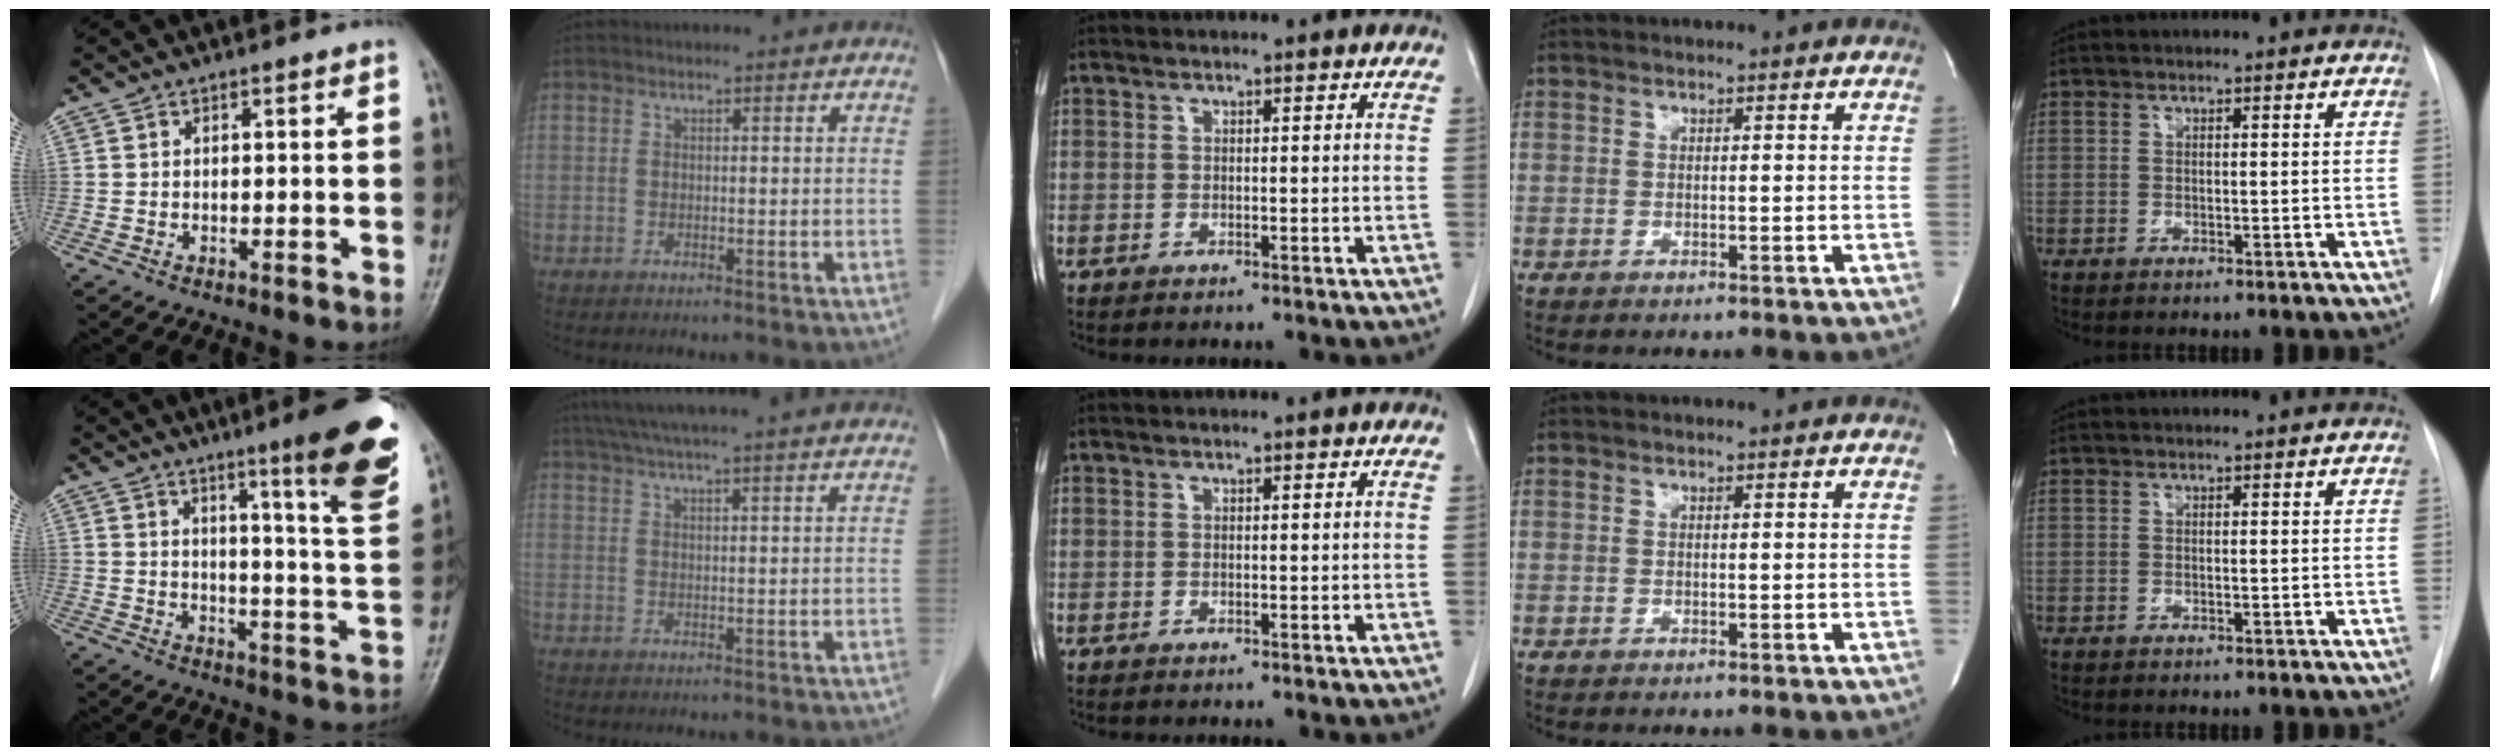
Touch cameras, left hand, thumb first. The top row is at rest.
{"thumb": {"total": 17.0, "force": [9.8, 1.5, 13.8], "torque": [-0.157, -0.060, 0.130]}, "index": {"total": 18.8, "force": [16.5, 0.3, 9.1], "torque": [-0.149, 0.034, 0.217]}}